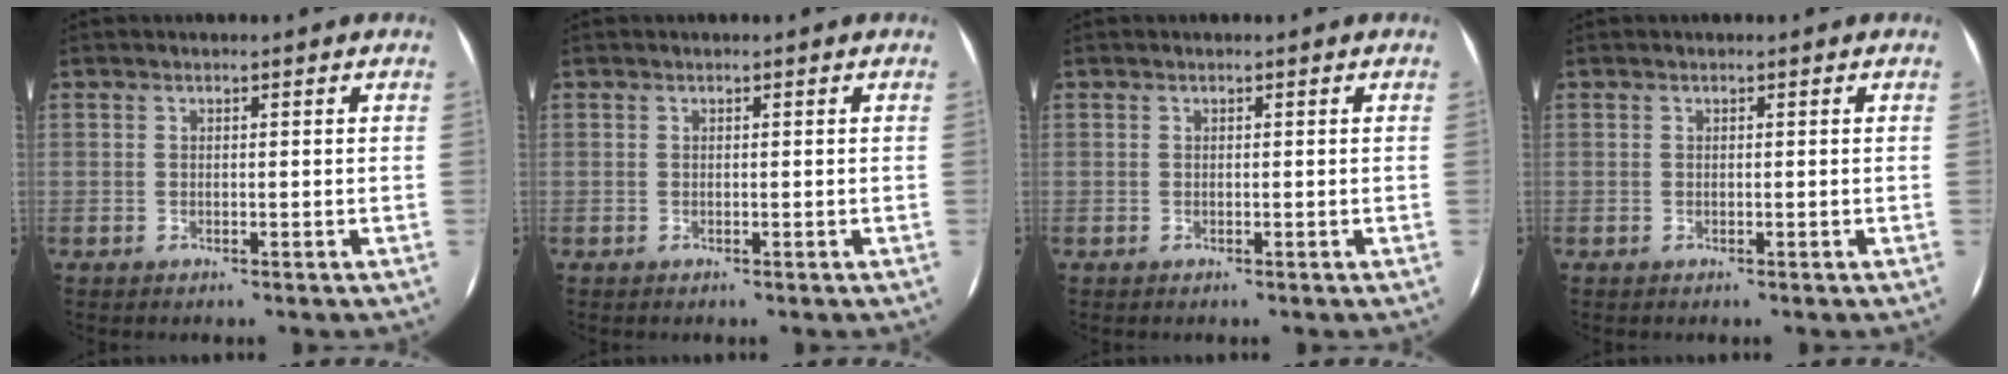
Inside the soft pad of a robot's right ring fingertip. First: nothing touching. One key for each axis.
{"total": 0.0}
{"total": 0.0}
{"total": 0.0}